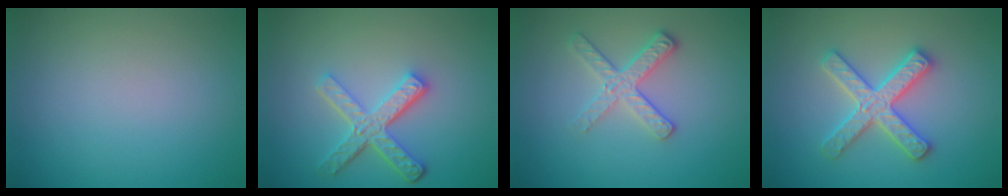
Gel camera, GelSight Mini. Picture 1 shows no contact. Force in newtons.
{"total": 4.5, "press": 3.3, "slide": 3.0}
{"total": 2.7, "press": 2.4, "slide": 1.2}
{"total": 3.7, "press": 3.6, "slide": 0.6}